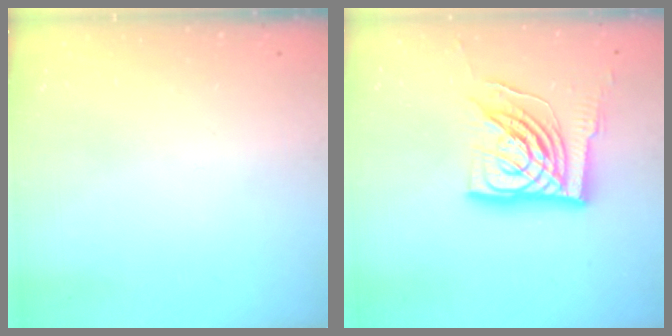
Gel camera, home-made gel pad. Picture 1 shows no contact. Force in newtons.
{"total": 20.3, "press": 20.1, "slide": 2.6}